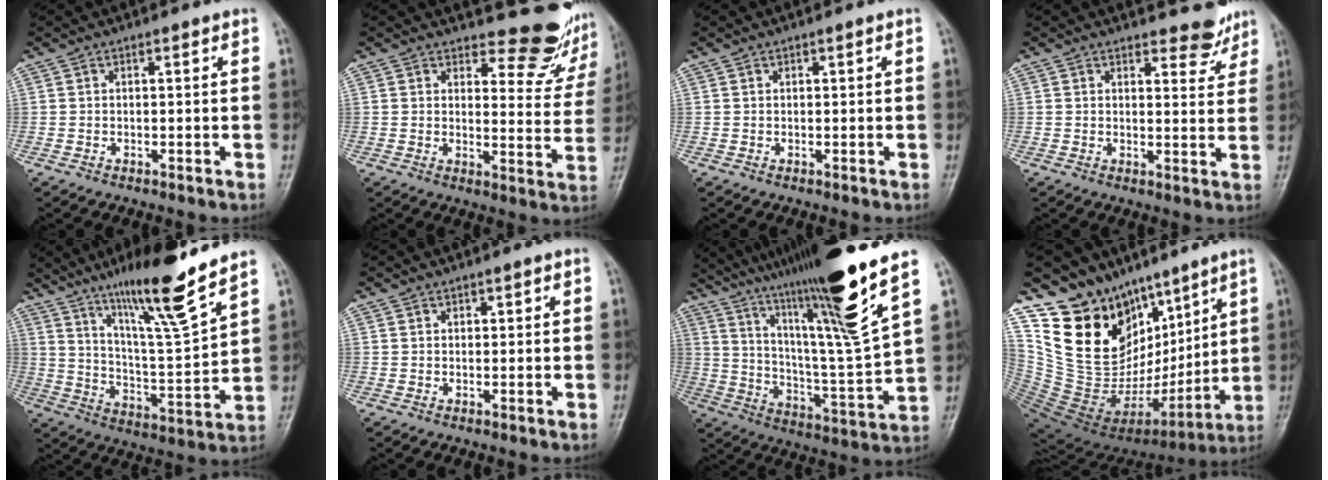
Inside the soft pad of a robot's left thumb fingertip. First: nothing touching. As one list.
[{"total": 11.1, "force": [10.5, 3.5, 1.7], "torque": [0.018, -0.107, 0.109]}, {"total": 0.0}, {"total": 5.1, "force": [4.4, 2.1, 1.3], "torque": [0.006, -0.037, 0.051]}, {"total": 16.4, "force": [11.7, 0.8, 11.6], "torque": [-0.185, -0.069, 0.203]}, {"total": 1.1, "force": [0.5, 0.7, 0.7], "torque": [-0.001, 0.000, 0.007]}, {"total": 22.8, "force": [15.2, 0.6, 17.1], "torque": [-0.266, -0.072, 0.263]}, {"total": 21.5, "force": [12.8, 13.9, 10.2], "torque": [-0.125, -0.053, 0.250]}]